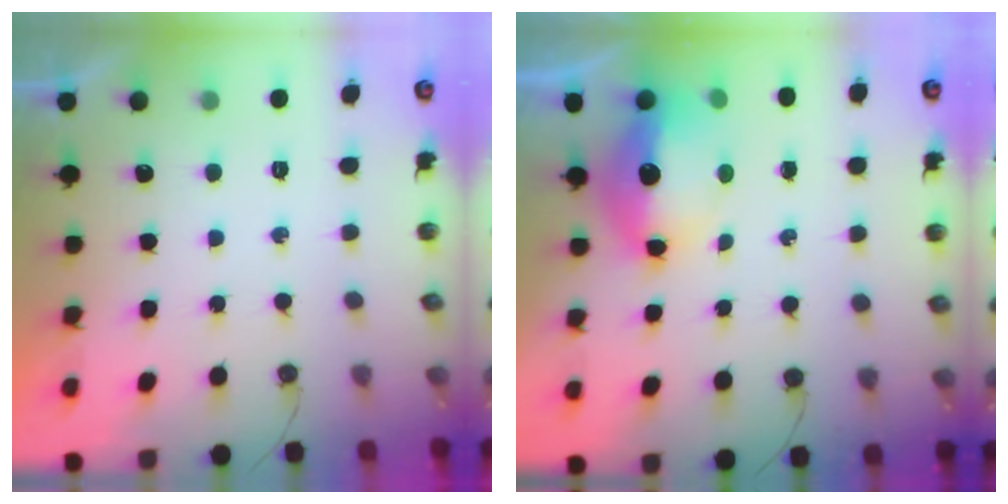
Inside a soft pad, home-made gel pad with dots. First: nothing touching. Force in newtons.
{"total": 12.1, "press": 12.0, "slide": 1.6}